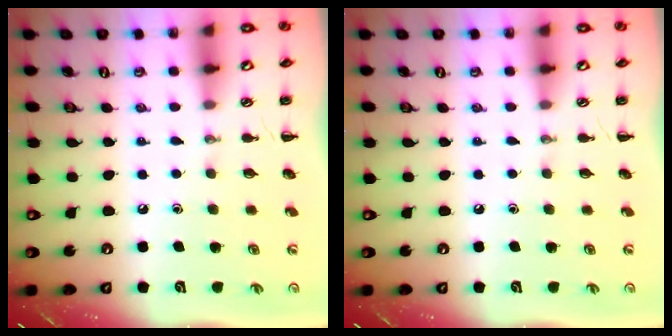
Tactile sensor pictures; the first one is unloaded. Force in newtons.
{"total": 0.0}